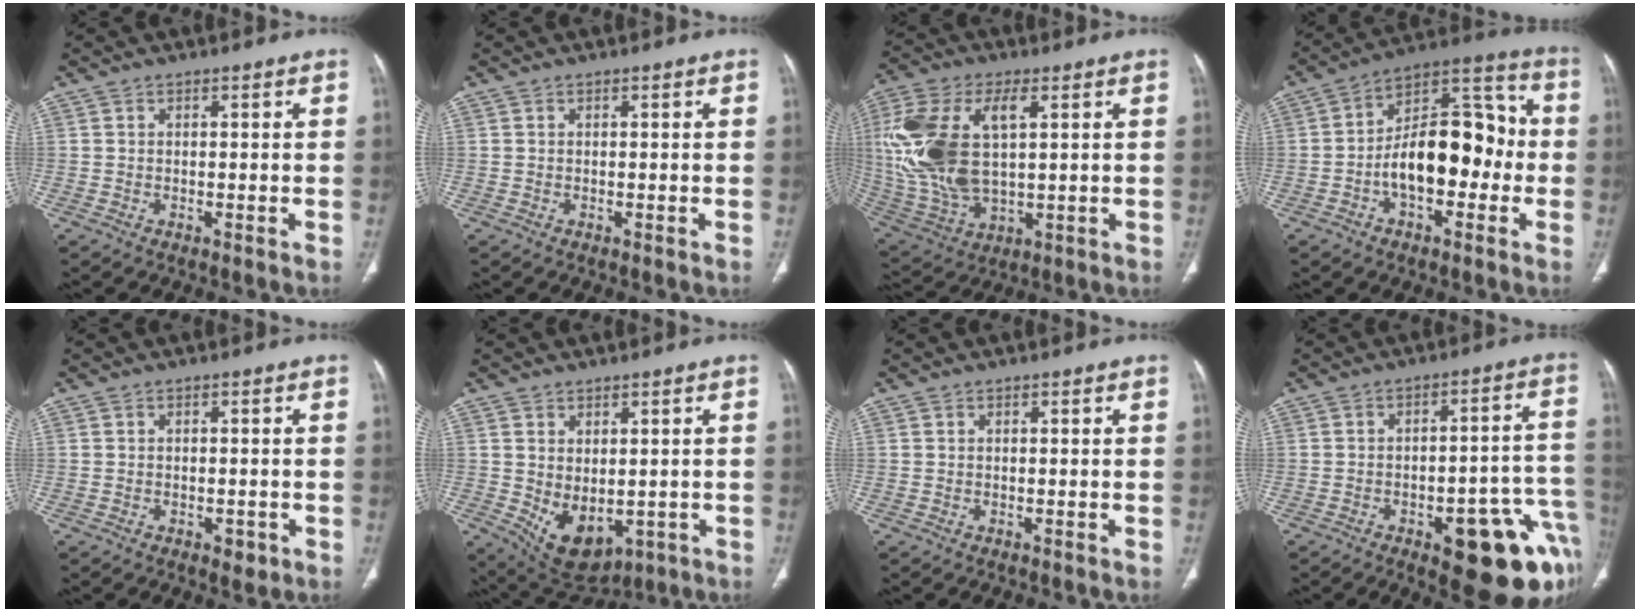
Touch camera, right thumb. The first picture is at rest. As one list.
[{"total": 0.0}, {"total": 20.3, "force": [3.6, 10.6, 16.9], "torque": [-0.375, -0.004, 0.073]}, {"total": 17.4, "force": [-2.9, 9.7, 14.1], "torque": [-0.197, 0.052, -0.053]}, {"total": 2.3, "force": [-1.0, 1.4, 1.5], "torque": [-0.013, 0.003, -0.008]}, {"total": 9.7, "force": [-1.6, 6.1, 7.3], "torque": [-0.100, -0.006, 0.005]}, {"total": 0.0}, {"total": 20.2, "force": [-8.8, 7.7, 16.5], "torque": [-0.129, 0.055, -0.098]}]